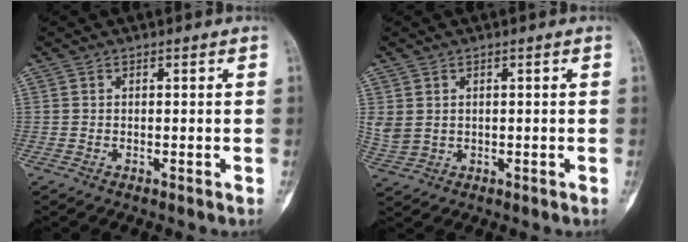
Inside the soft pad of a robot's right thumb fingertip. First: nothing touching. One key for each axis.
{"total": 3.9, "fx": 0.9, "fy": 3.1, "fz": 2.1, "tx": -0.046, "ty": -0.002, "tz": 0.031}